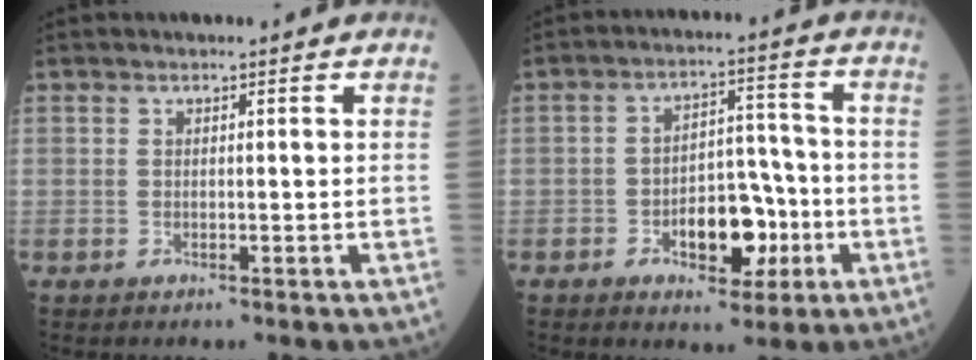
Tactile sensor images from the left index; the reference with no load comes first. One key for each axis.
{"total": 8.6, "fx": -3.3, "fy": 4.5, "fz": 6.6, "tx": -0.106, "ty": 0.018, "tz": -0.048}